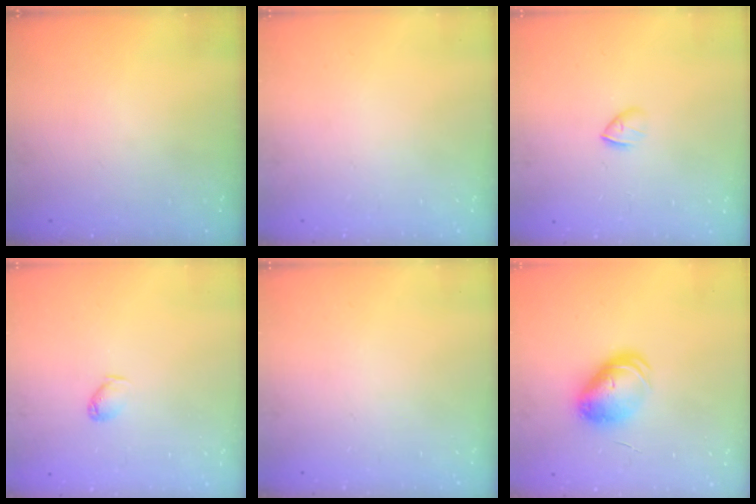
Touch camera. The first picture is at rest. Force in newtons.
{"total": 0.0}
{"total": 2.6, "press": 2.5, "slide": 0.8}
{"total": 3.4, "press": 3.3, "slide": 0.6}
{"total": 0.0}
{"total": 8.3, "press": 8.2, "slide": 0.7}